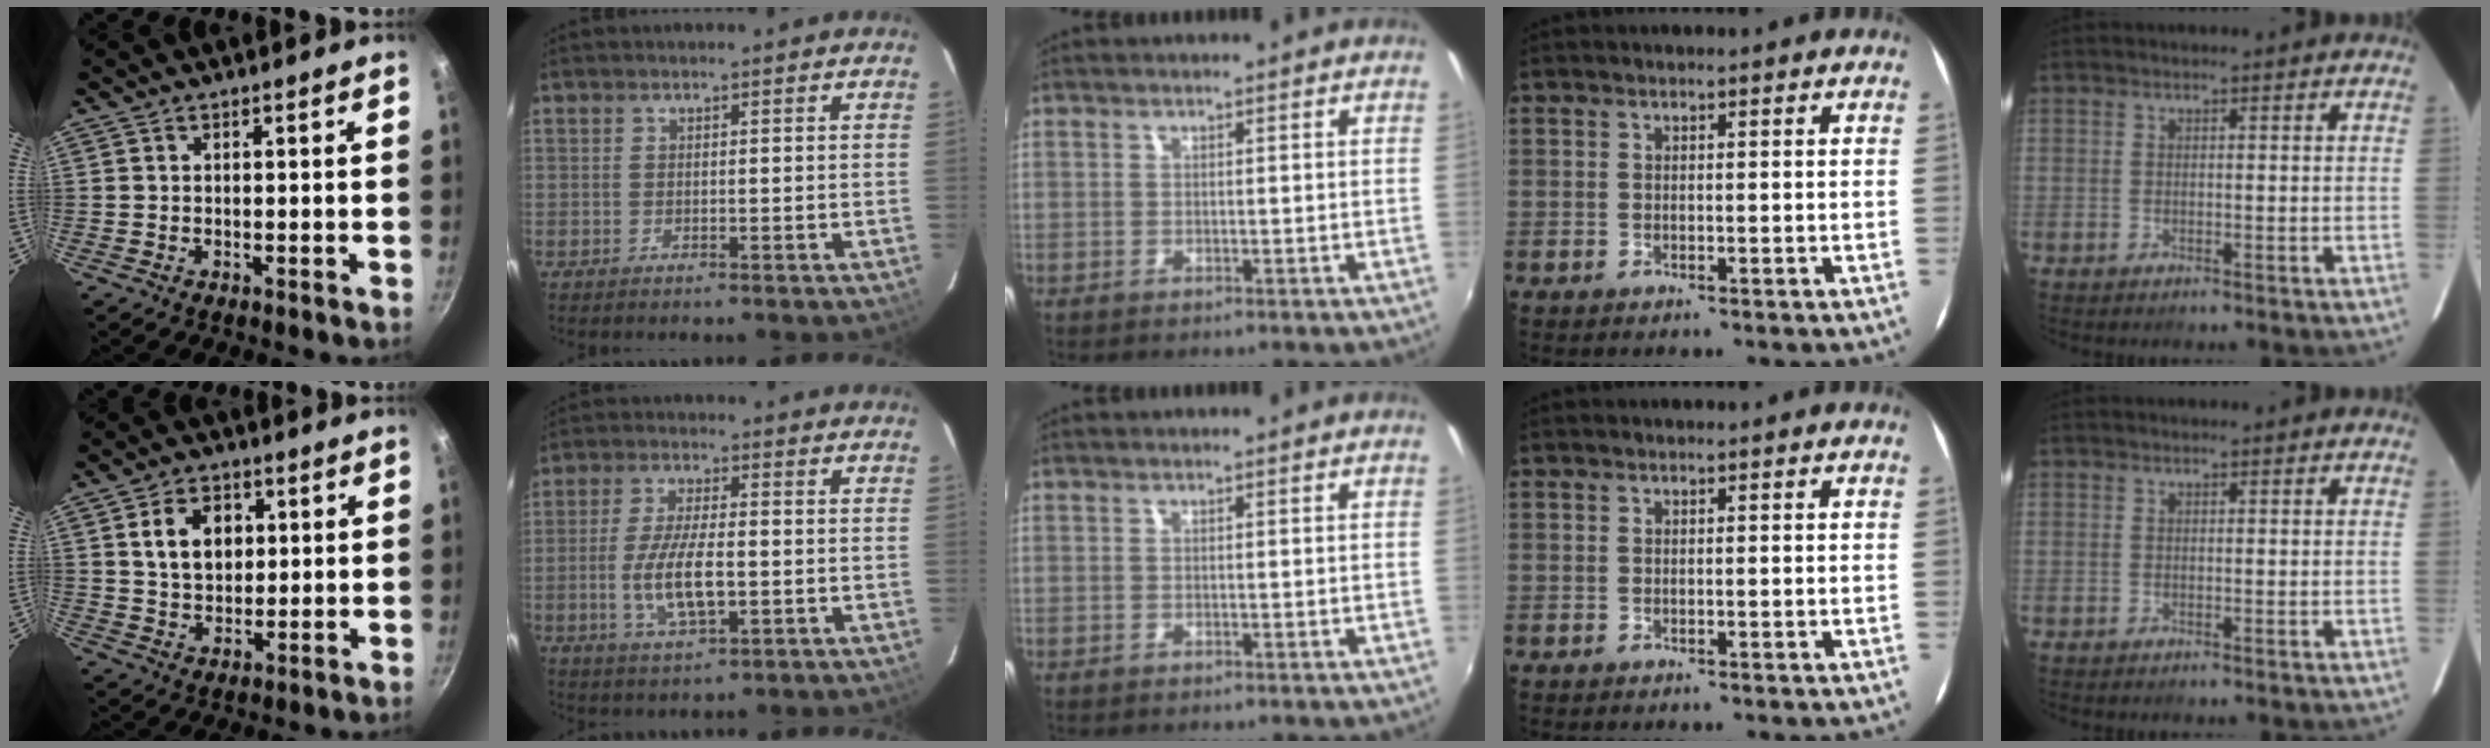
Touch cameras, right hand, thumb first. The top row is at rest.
{"thumb": {"total": 9.1, "force": [2.3, 6.6, 5.9], "torque": [-0.076, -0.003, 0.041]}, "index": {"total": 9.9, "force": [-2.0, 3.4, 9.1], "torque": [-0.183, -0.009, -0.034]}}